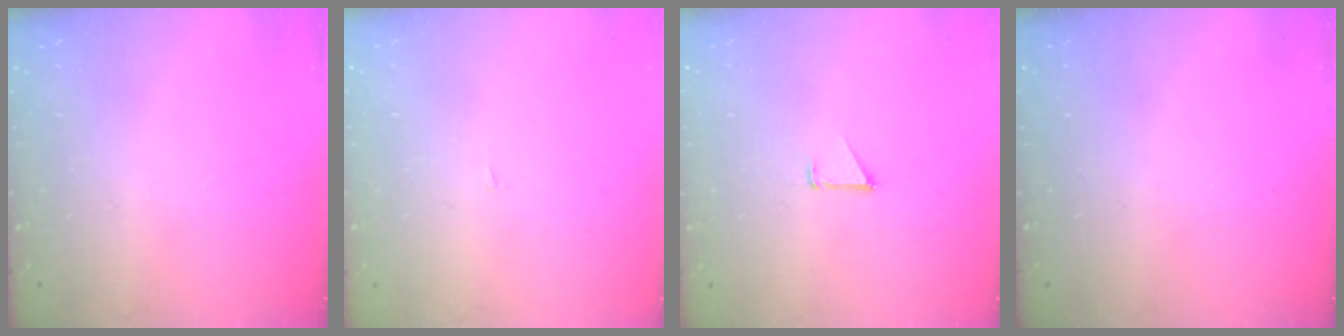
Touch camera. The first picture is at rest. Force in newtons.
{"total": 1.6, "press": 1.6, "slide": 0.1}
{"total": 0.8, "press": 0.8, "slide": 0.1}
{"total": 0.0}